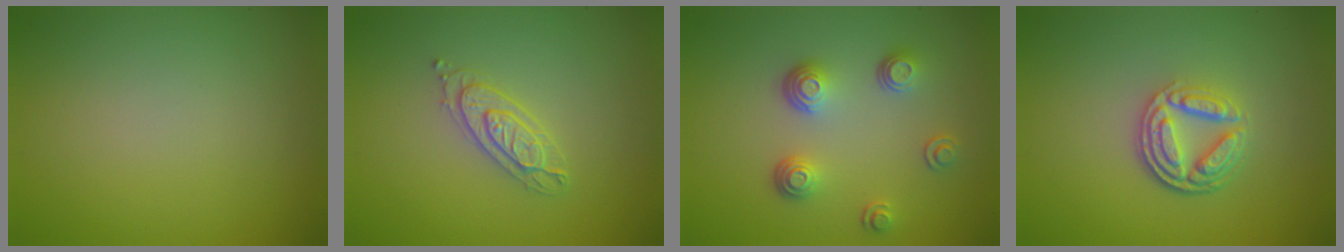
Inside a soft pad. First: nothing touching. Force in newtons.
{"total": 2.3, "press": 2.3, "slide": 0.4}
{"total": 3.5, "press": 2.7, "slide": 2.3}
{"total": 4.5, "press": 3.4, "slide": 2.9}